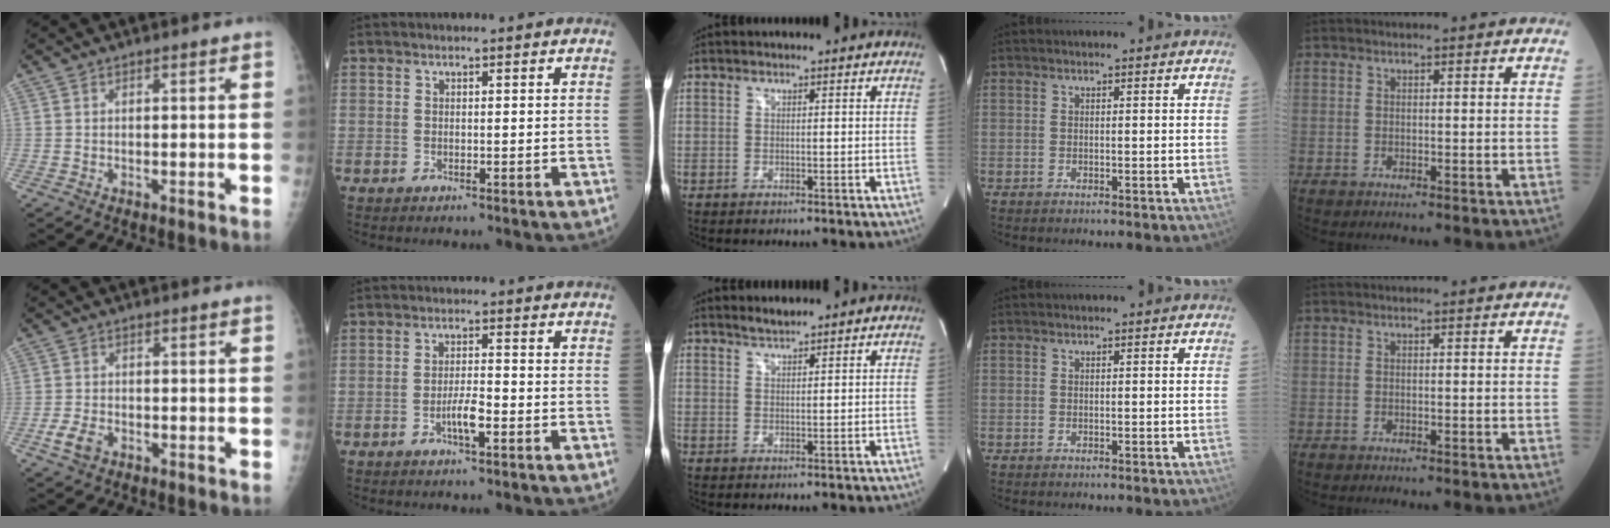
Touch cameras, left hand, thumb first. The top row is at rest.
{"thumb": {"total": 3.9, "force": [-1.7, 2.6, 2.4], "torque": [-0.047, 0.004, -0.031]}, "index": {"total": 3.3, "force": [-1.6, 0.5, 2.9], "torque": [-0.057, -0.001, -0.031]}, "middle": {"total": 1.9, "force": [1.8, 0.1, 0.5], "torque": [-0.015, 0.004, 0.038]}}